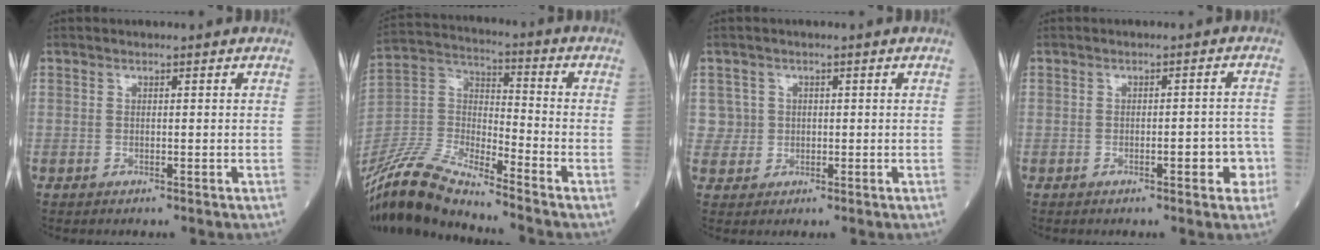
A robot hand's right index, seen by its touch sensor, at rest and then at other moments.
{"total": 14.7, "force": [-13.2, 0.9, 6.4], "torque": [-0.145, 0.006, -0.256]}
{"total": 2.8, "force": [0.3, 2.7, -0.4], "torque": [0.020, 0.007, 0.003]}
{"total": 4.1, "force": [-1.9, 1.4, 3.4], "torque": [-0.037, 0.015, -0.021]}